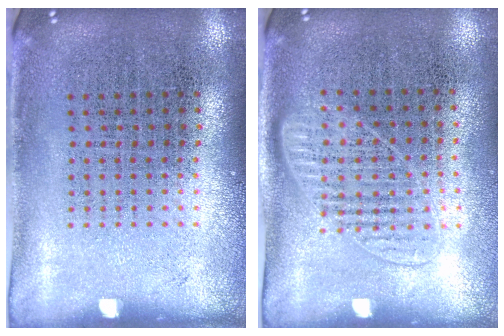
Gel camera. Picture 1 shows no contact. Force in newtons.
{"total": 1.2, "press": 1.1, "slide": 0.6}